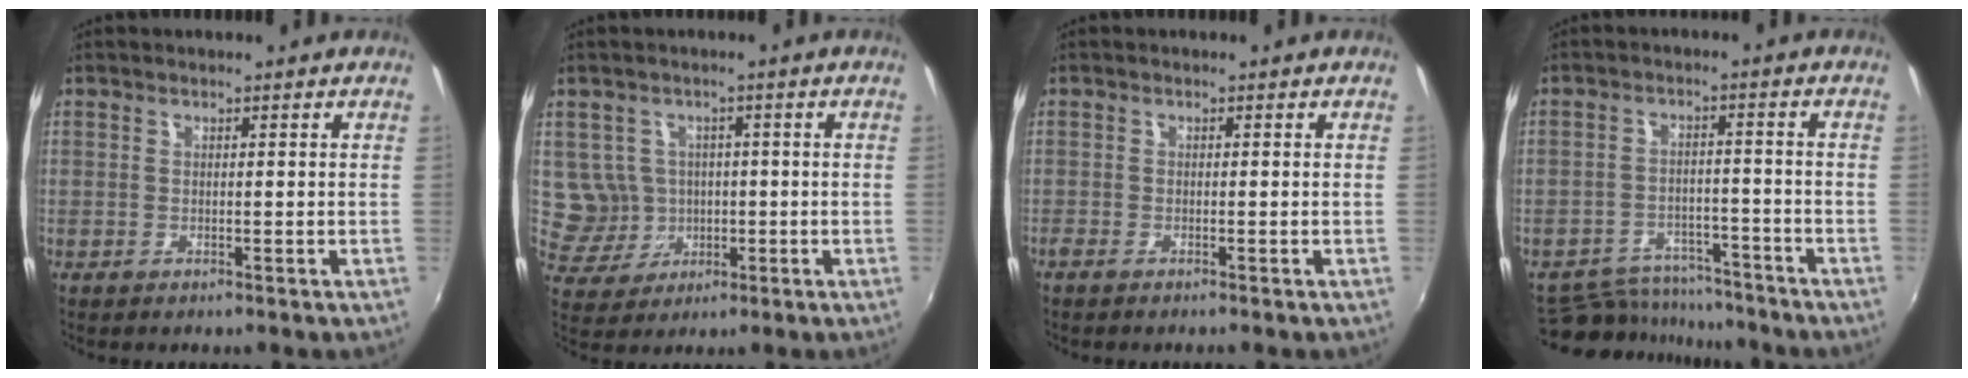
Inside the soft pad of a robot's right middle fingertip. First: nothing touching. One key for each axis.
{"total": 6.3, "fx": 0.1, "fy": 6.2, "fz": 1.1, "tx": -0.032, "ty": 0.013, "tz": 0.019}
{"total": 0.9, "fx": -0.8, "fy": 0.0, "fz": 0.4, "tx": -0.008, "ty": -0.003, "tz": -0.018}
{"total": 12.3, "fx": -11.0, "fy": 4.6, "fz": 2.9, "tx": -0.075, "ty": 0.013, "tz": -0.155}